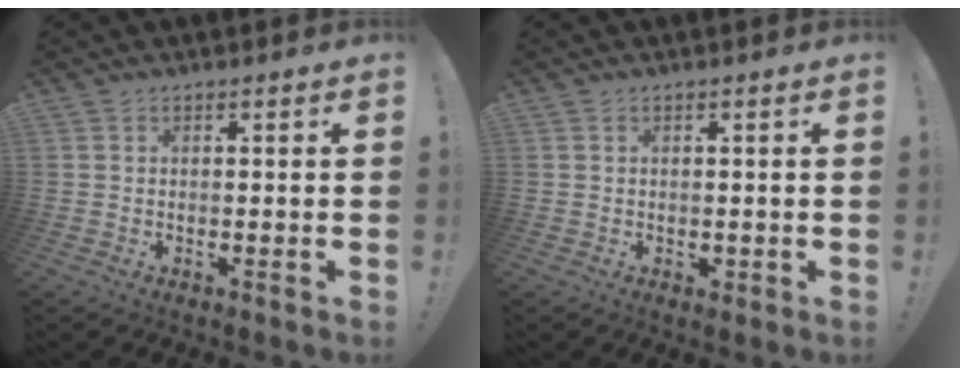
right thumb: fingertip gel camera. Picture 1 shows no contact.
{"total": 0.9, "force": [0.0, 0.8, 0.4], "torque": [-0.001, 0.001, 0.000]}